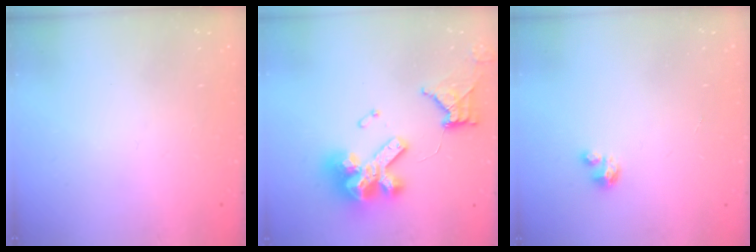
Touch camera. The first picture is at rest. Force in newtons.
{"total": 16.7, "press": 16.6, "slide": 1.9}
{"total": 3.3, "press": 3.3, "slide": 0.2}